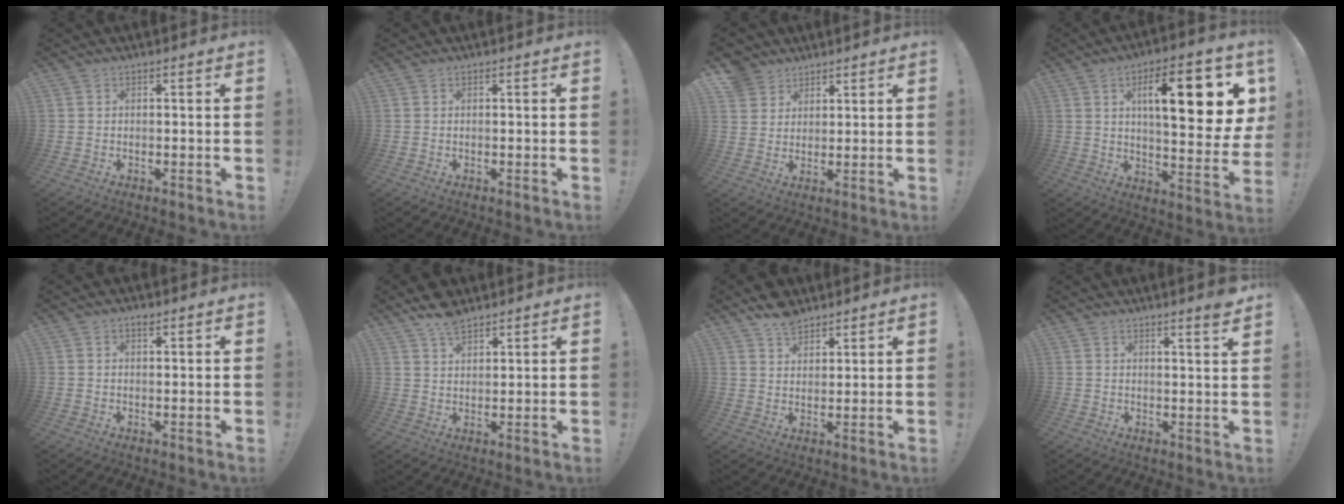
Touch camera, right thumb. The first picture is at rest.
{"total": 0.0}
{"total": 7.0, "force": [4.9, 4.9, 0.5], "torque": [-0.008, -0.042, 0.097]}
{"total": 19.0, "force": [6.5, 6.0, 16.9], "torque": [-0.245, -0.022, 0.088]}
{"total": 1.2, "force": [0.9, 0.3, 0.8], "torque": [-0.006, -0.003, 0.015]}
{"total": 6.9, "force": [5.6, 2.8, 3.0], "torque": [-0.055, -0.025, 0.104]}
{"total": 7.2, "force": [6.0, 3.4, 2.3], "torque": [-0.039, -0.032, 0.113]}
{"total": 3.4, "force": [3.0, -0.2, 1.7], "torque": [-0.007, -0.029, 0.046]}